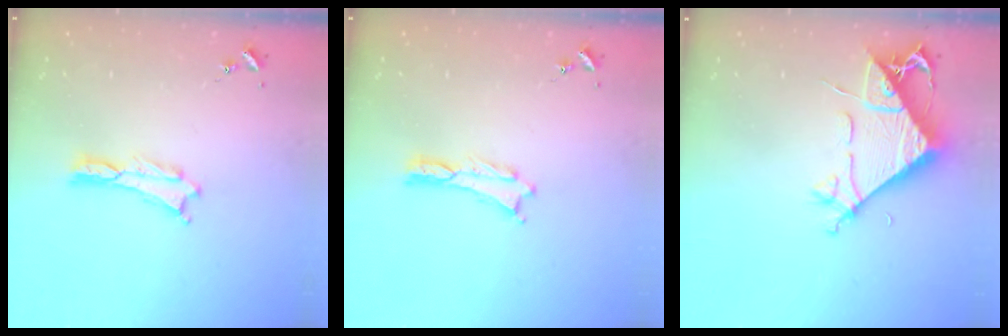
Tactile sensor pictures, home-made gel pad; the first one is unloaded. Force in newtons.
{"total": 0.0}
{"total": 7.7, "press": 7.6, "slide": 1.2}